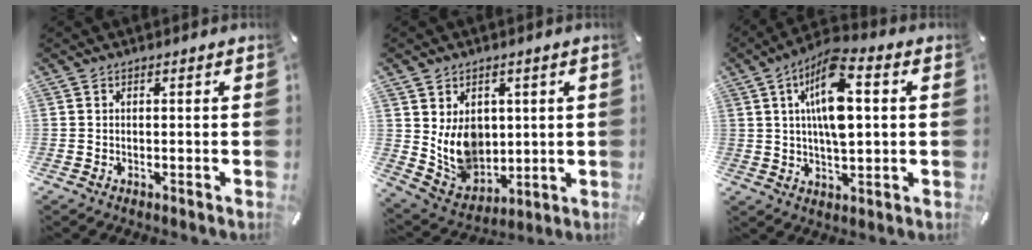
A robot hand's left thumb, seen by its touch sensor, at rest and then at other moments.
{"total": 10.8, "force": [2.7, 9.0, 5.4], "torque": [-0.103, -0.022, 0.059]}
{"total": 13.2, "force": [2.9, 5.3, 11.7], "torque": [-0.220, 0.000, 0.048]}